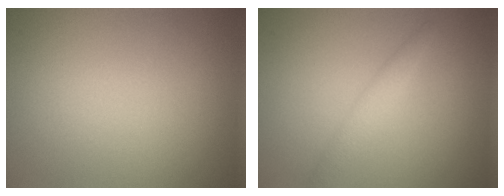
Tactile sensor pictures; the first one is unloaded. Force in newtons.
{"total": 1.9, "press": 1.9, "slide": 0.0}